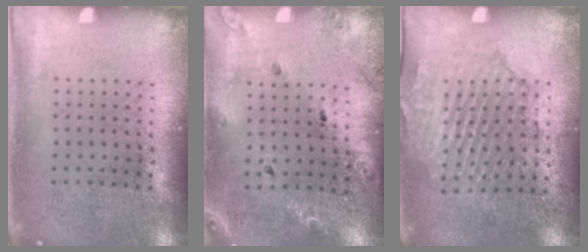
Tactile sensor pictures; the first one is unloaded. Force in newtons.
{"total": 1.4, "press": 1.4, "slide": 0.2}
{"total": 1.6, "press": 1.6, "slide": 0.2}